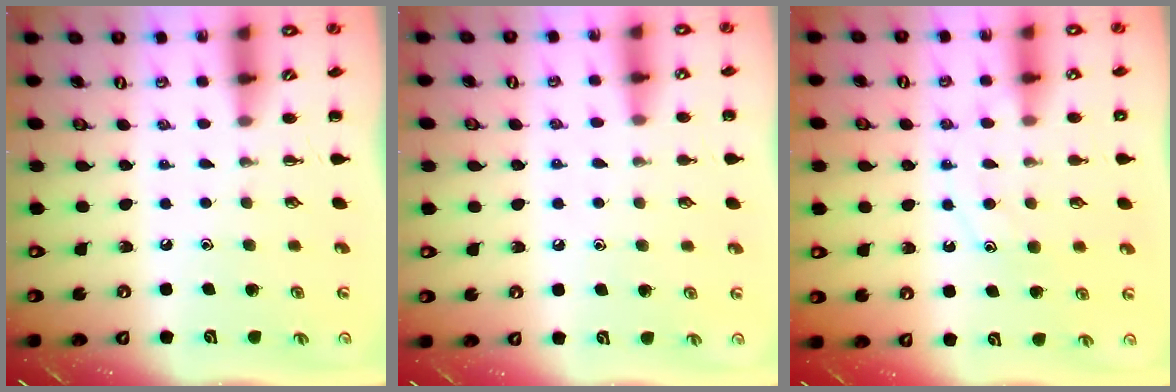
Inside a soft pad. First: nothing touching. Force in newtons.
{"total": 7.4, "press": 7.0, "slide": 2.2}
{"total": 11.5, "press": 11.5, "slide": 0.6}